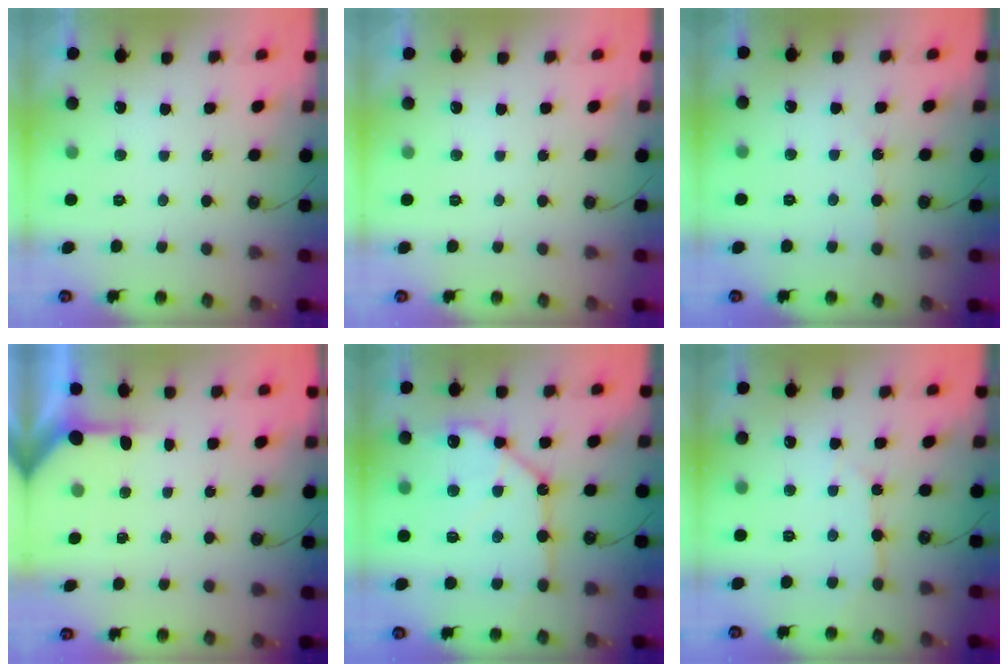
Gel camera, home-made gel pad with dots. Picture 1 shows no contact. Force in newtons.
{"total": 0.0}
{"total": 2.4, "press": 2.4, "slide": 0.2}
{"total": 3.9, "press": 3.9, "slide": 0.2}
{"total": 14.2, "press": 14.1, "slide": 1.5}
{"total": 4.7, "press": 4.7, "slide": 0.4}